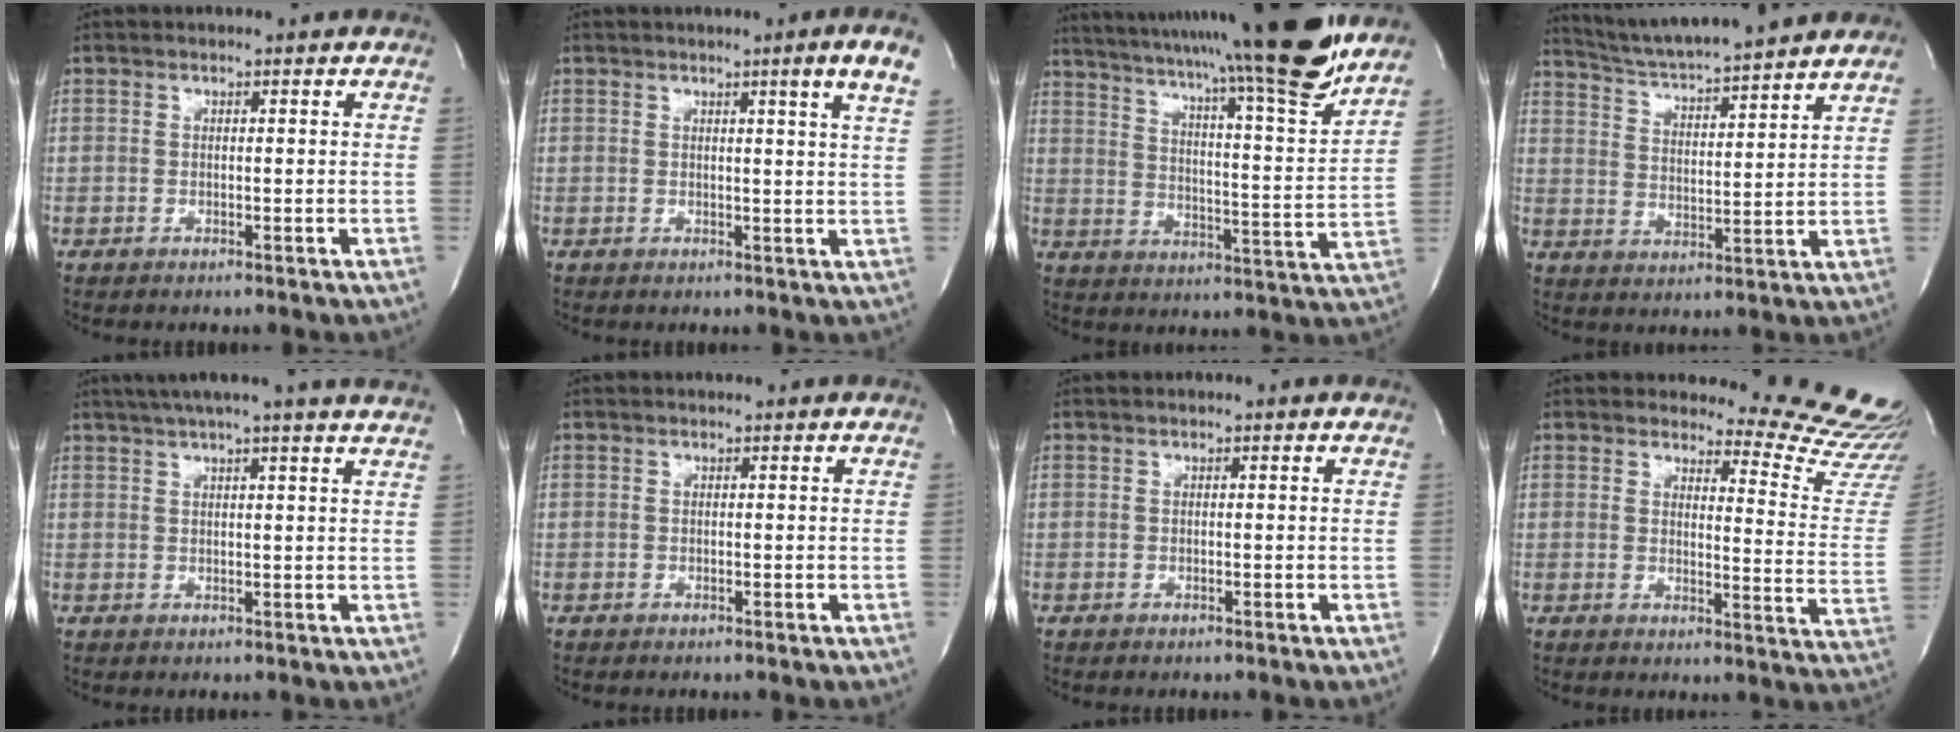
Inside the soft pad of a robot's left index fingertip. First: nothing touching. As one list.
[{"total": 4.6, "force": [2.8, -1.3, 3.4], "torque": [-0.051, -0.018, 0.026]}, {"total": 23.6, "force": [20.2, -0.8, 12.2], "torque": [-0.201, -0.038, 0.285]}, {"total": 16.0, "force": [14.6, 0.8, 6.6], "torque": [-0.115, 0.017, 0.223]}, {"total": 13.9, "force": [12.1, -0.9, 6.9], "torque": [-0.118, 0.013, 0.147]}, {"total": 0.0}, {"total": 0.0}, {"total": 15.3, "force": [15.2, 0.4, 1.7], "torque": [-0.001, -0.159, 0.143]}]